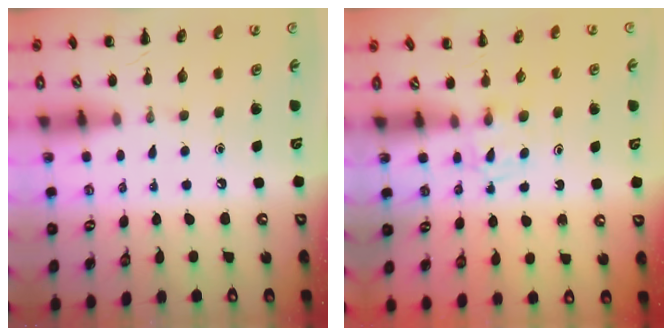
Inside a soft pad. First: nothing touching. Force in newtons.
{"total": 2.4, "press": 2.1, "slide": 1.1}